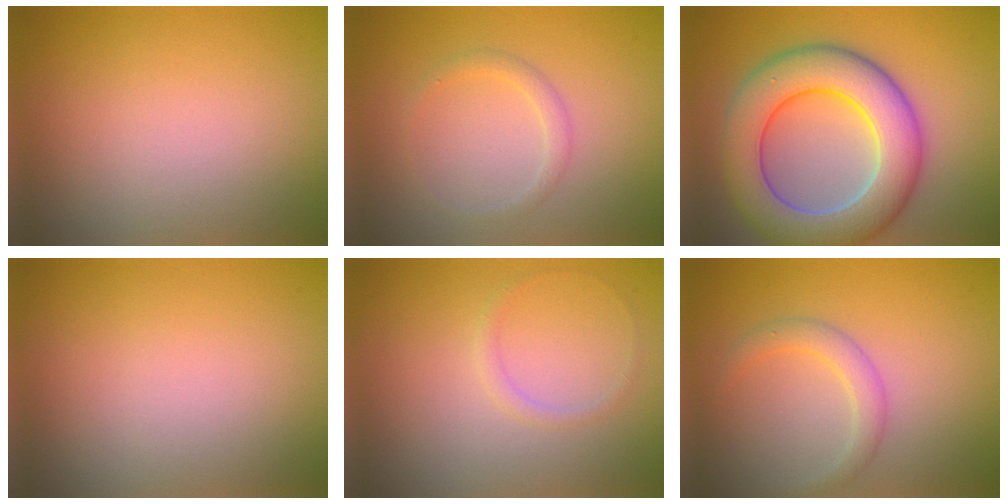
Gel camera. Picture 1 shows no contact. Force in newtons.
{"total": 1.3, "press": 1.3, "slide": 0.0}
{"total": 10.2, "press": 10.2, "slide": 0.7}
{"total": 0.0}
{"total": 0.8, "press": 0.8, "slide": 0.0}
{"total": 2.1, "press": 2.1, "slide": 0.0}